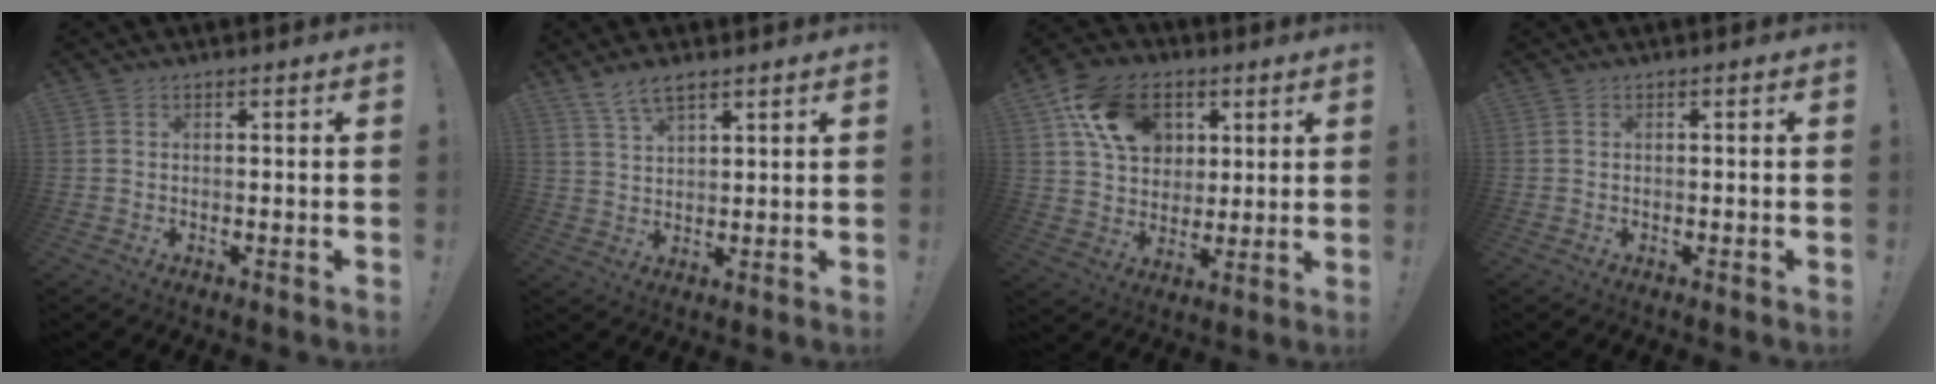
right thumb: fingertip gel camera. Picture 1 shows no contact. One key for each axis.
{"total": 5.7, "fx": 4.2, "fy": 2.1, "fz": 3.1, "tx": -0.059, "ty": -0.018, "tz": 0.080}
{"total": 17.5, "fx": 7.0, "fy": 13.1, "fz": 9.1, "tx": -0.140, "ty": -0.014, "tz": 0.138}
{"total": 0.0}